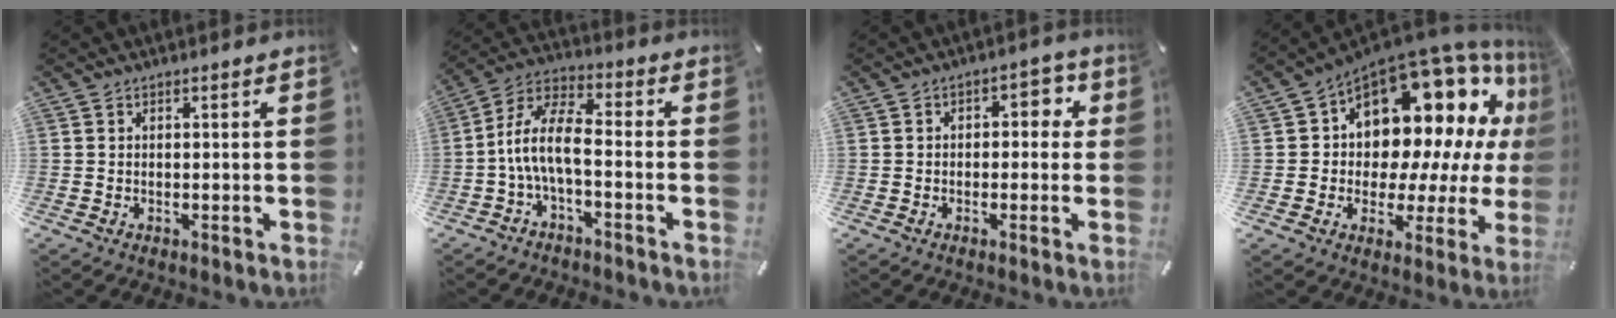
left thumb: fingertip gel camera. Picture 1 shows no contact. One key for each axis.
{"total": 10.0, "fx": -2.6, "fy": 4.3, "fz": 8.6, "tx": -0.179, "ty": 0.001, "tz": -0.048}
{"total": 4.2, "fx": -0.4, "fy": 2.9, "fz": 3.0, "tx": -0.035, "ty": 0.009, "tz": -0.019}
{"total": 17.8, "fx": 8.8, "fy": 11.5, "fz": 10.3, "tx": -0.127, "ty": -0.093, "tz": 0.156}